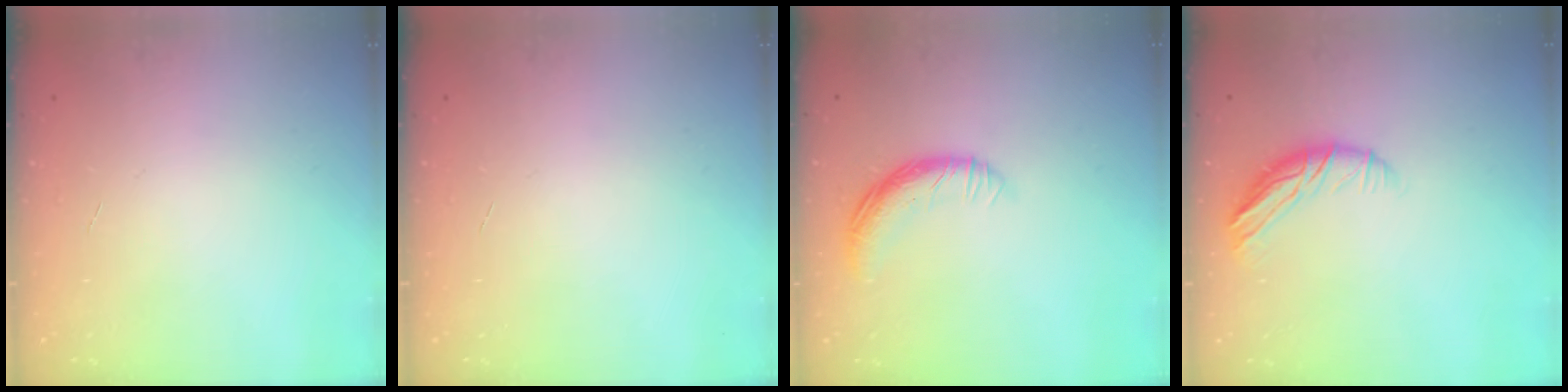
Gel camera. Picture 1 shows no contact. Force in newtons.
{"total": 0.0}
{"total": 11.5, "press": 11.5, "slide": 0.6}
{"total": 9.7, "press": 9.6, "slide": 1.2}